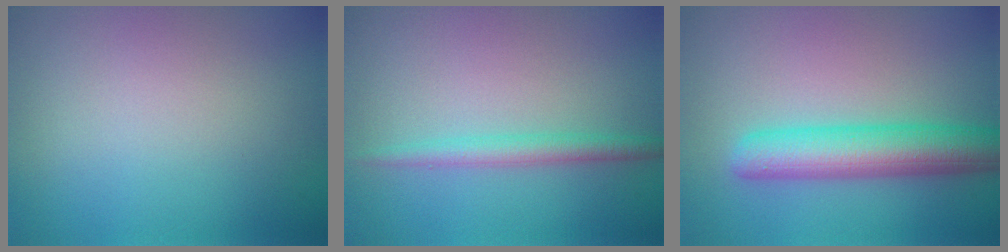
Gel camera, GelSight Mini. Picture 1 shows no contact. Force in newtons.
{"total": 2.1, "press": 2.1, "slide": 0.2}
{"total": 6.1, "press": 6.1, "slide": 0.1}